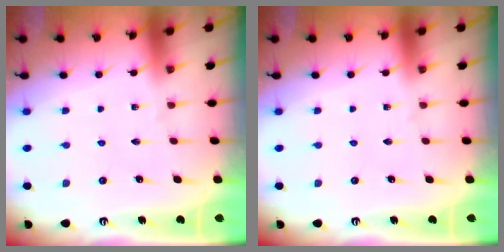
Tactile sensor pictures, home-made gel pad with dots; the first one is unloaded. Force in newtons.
{"total": 0.0}